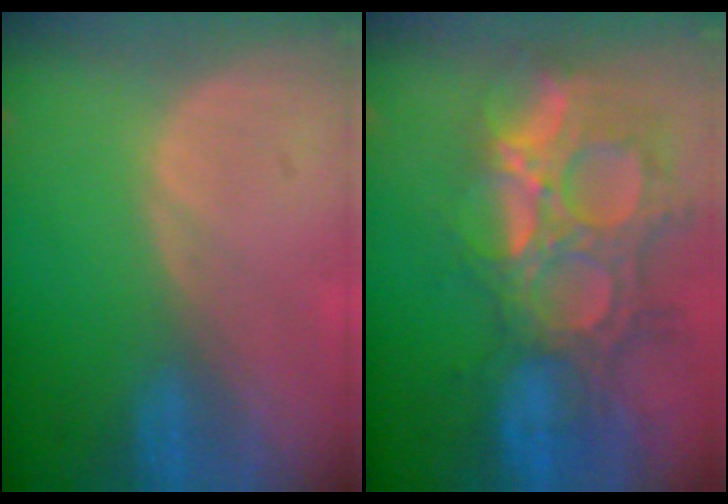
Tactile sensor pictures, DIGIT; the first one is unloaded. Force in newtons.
{"total": 14.3, "press": 11.9, "slide": 7.8}